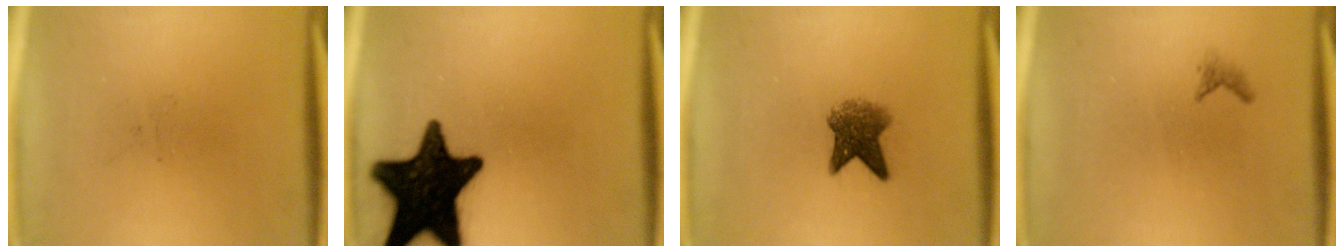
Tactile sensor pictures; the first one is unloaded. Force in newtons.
{"total": 19.3}
{"total": 5.2}
{"total": 0.7}